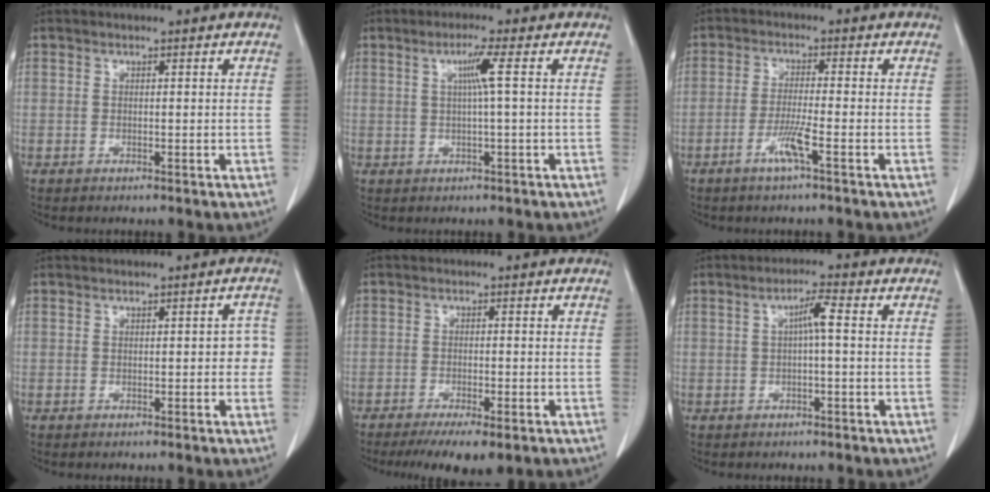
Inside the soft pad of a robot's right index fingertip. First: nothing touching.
{"total": 3.5, "force": [0.7, -0.9, 3.3], "torque": [-0.068, 0.002, 0.013]}
{"total": 4.2, "force": [-2.1, -0.5, 3.6], "torque": [-0.073, -0.008, -0.044]}
{"total": 2.1, "force": [-0.1, 1.1, 1.8], "torque": [-0.007, 0.013, -0.004]}
{"total": 7.3, "force": [-5.1, 1.3, 5.2], "torque": [-0.075, -0.017, -0.075]}
{"total": 2.9, "force": [0.3, 0.2, 2.9], "torque": [-0.054, 0.006, 0.005]}